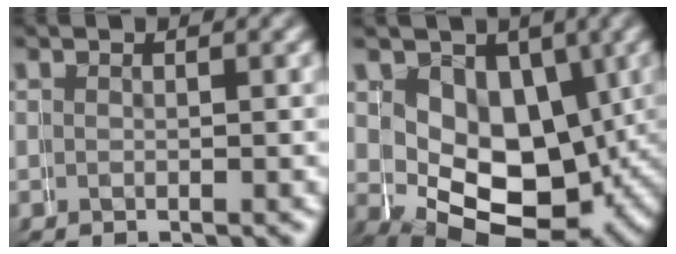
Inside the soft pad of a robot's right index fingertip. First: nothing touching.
{"total": 12.6, "force": [-1.2, 10.0, 7.5], "torque": [-0.137, -0.062, 0.003]}